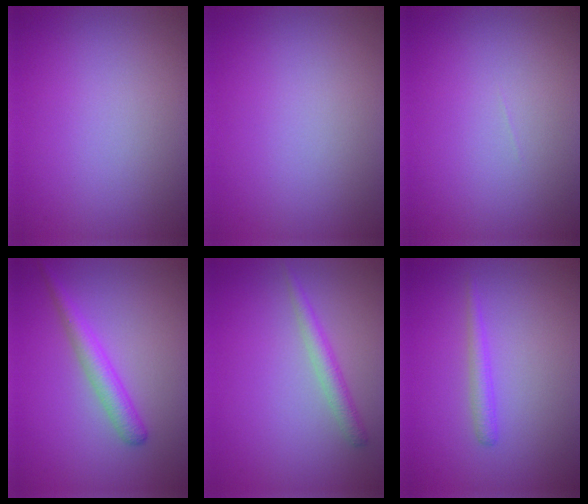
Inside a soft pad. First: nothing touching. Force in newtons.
{"total": 0.0}
{"total": 0.0}
{"total": 2.7, "press": 2.7, "slide": 0.0}
{"total": 1.9, "press": 1.9, "slide": 0.0}
{"total": 1.3, "press": 1.3, "slide": 0.1}